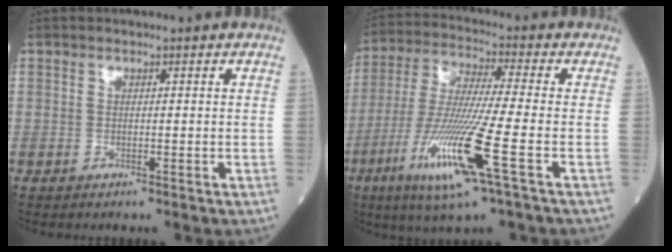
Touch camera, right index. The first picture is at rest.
{"total": 14.9, "force": [-5.8, -0.1, 13.7], "torque": [-0.286, -0.027, -0.112]}